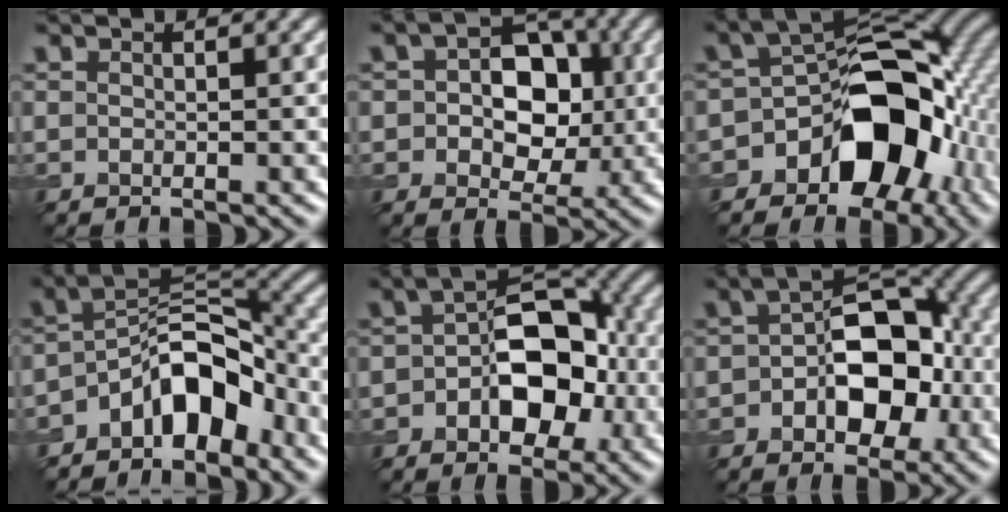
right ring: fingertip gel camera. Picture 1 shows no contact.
{"total": 6.8, "force": [0.6, 4.7, 4.8], "torque": [-0.059, 0.009, 0.004]}
{"total": 11.7, "force": [-4.4, 7.7, 7.7], "torque": [-0.091, 0.009, -0.080]}
{"total": 7.0, "force": [-3.9, 3.4, 4.7], "torque": [-0.064, 0.019, -0.077]}
{"total": 7.9, "force": [-1.0, 4.9, 6.2], "torque": [-0.086, 0.018, -0.021]}
{"total": 8.1, "force": [-0.9, 4.9, 6.4], "torque": [-0.090, 0.018, -0.019]}